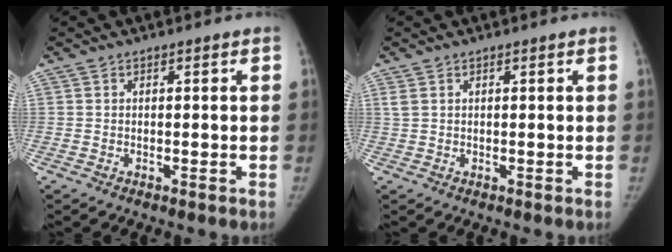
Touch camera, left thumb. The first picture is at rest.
{"total": 1.2, "force": [0.7, 0.6, 0.8], "torque": [-0.020, 0.010, 0.019]}